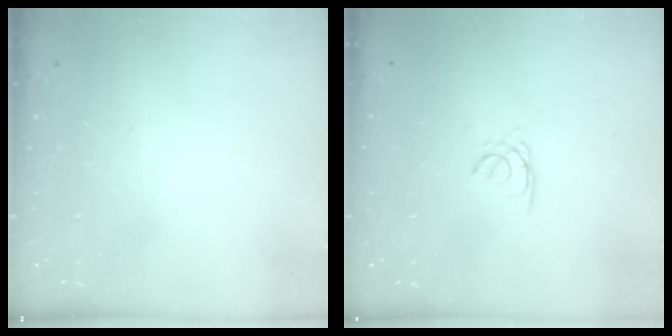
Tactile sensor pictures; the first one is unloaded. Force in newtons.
{"total": 1.5, "press": 1.4, "slide": 0.4}